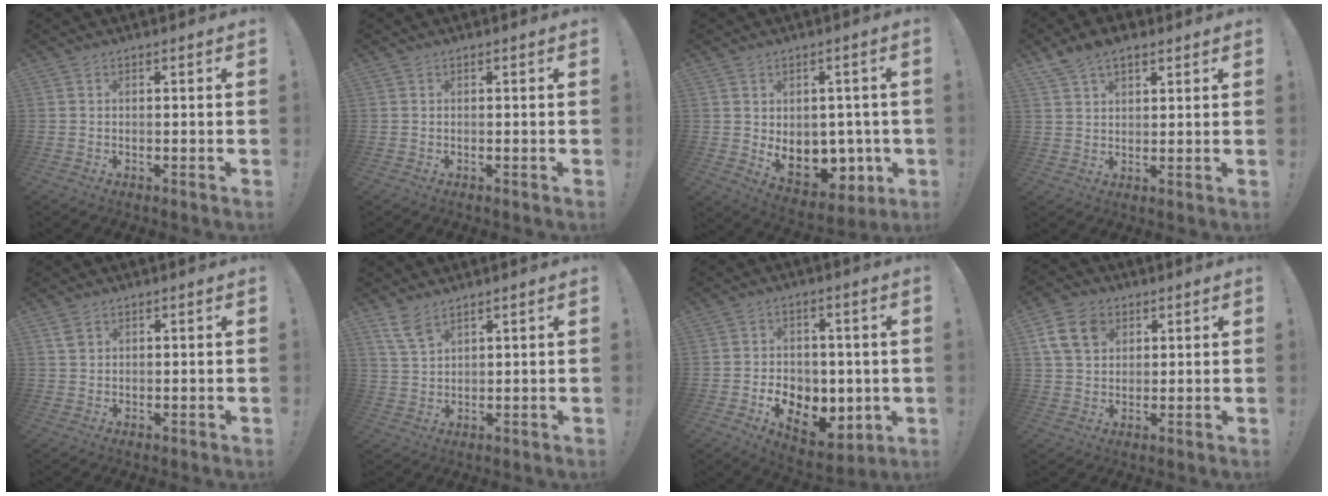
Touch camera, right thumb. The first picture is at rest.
{"total": 0.0}
{"total": 10.9, "force": [-0.9, 8.7, 6.5], "torque": [-0.078, -0.008, 0.000]}
{"total": 6.8, "force": [4.6, 3.7, 3.3], "torque": [-0.057, -0.014, 0.088]}
{"total": 2.3, "force": [1.3, 1.5, 1.0], "torque": [-0.008, -0.004, 0.023]}
{"total": 6.2, "force": [4.6, 2.6, 3.3], "torque": [-0.065, -0.023, 0.089]}
{"total": 10.6, "force": [-2.6, 8.5, 5.8], "torque": [-0.070, 0.009, -0.032]}
{"total": 11.7, "force": [4.9, 8.5, 6.2], "torque": [-0.110, -0.012, 0.099]}